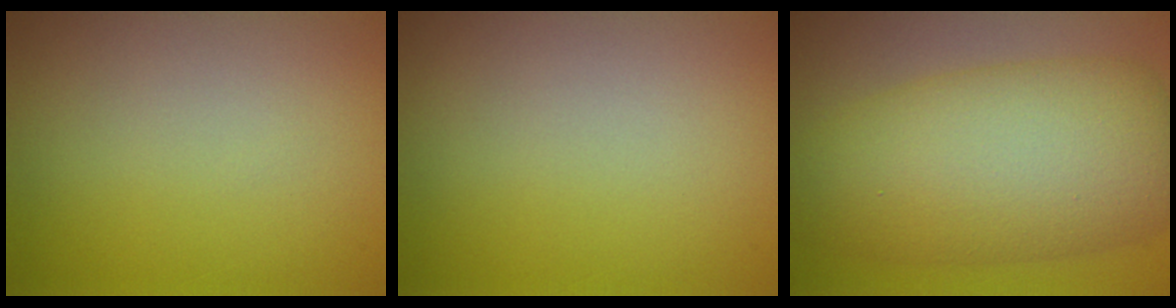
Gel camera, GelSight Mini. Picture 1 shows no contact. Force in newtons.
{"total": 0.0}
{"total": 11.0, "press": 11.0, "slide": 0.1}